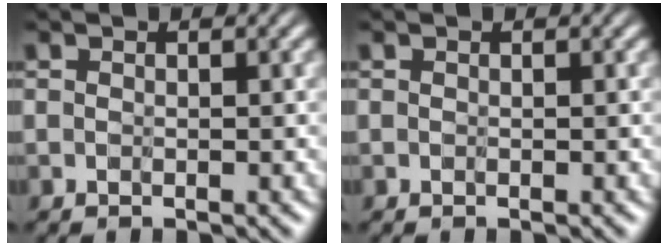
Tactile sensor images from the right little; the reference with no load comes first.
{"total": 0.0}